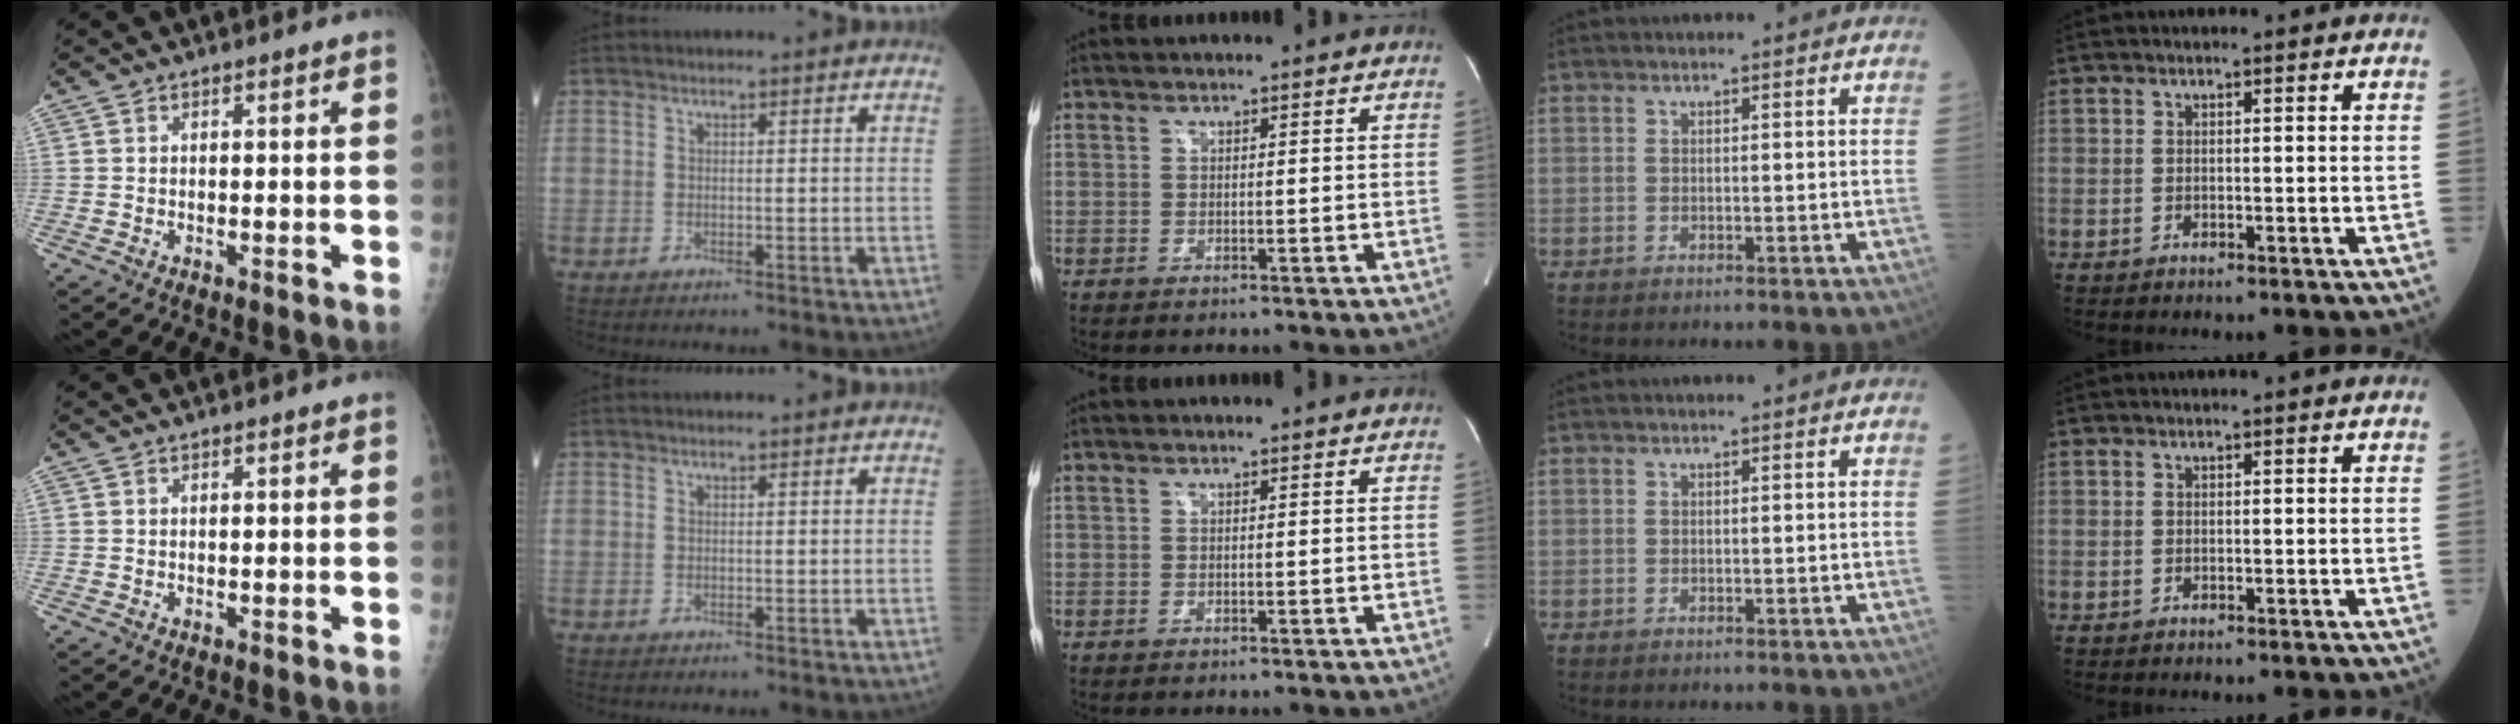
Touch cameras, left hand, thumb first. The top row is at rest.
{}